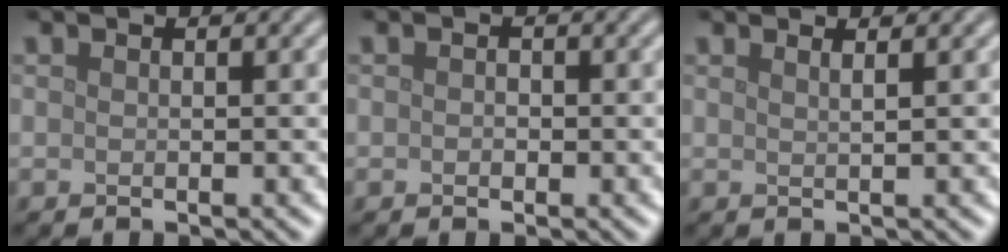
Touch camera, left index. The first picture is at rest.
{"total": 0.7, "force": [-0.1, 0.6, 0.4], "torque": [-0.006, -0.003, -0.003]}
{"total": 1.4, "force": [0.9, 0.6, 0.9], "torque": [0.000, 0.001, 0.001]}